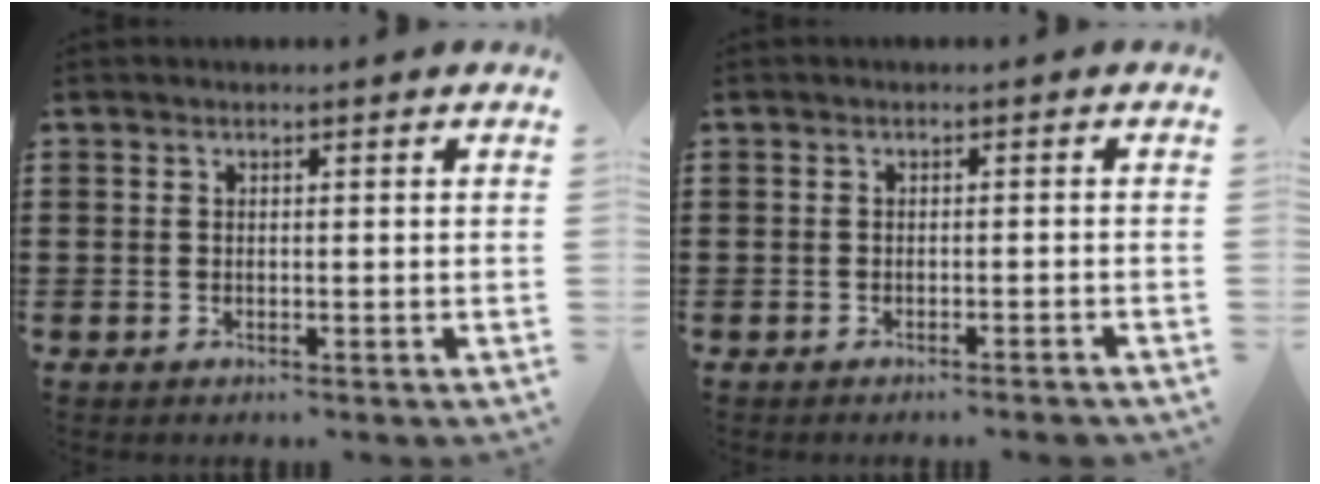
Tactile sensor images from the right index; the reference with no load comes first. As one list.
[{"total": 1.0, "force": [-0.8, -0.3, 0.4], "torque": [-0.009, -0.003, -0.015]}]